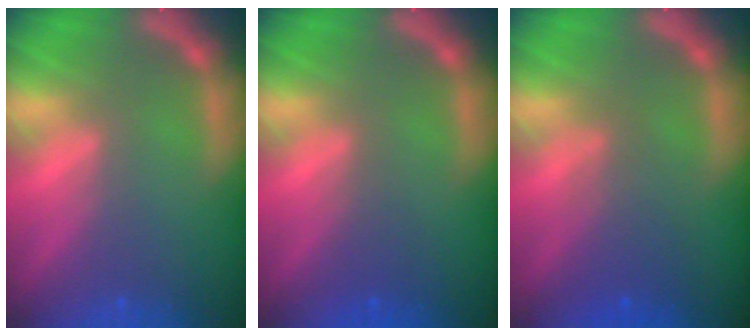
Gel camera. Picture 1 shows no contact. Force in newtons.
{"total": 1.5}
{"total": 3.0}